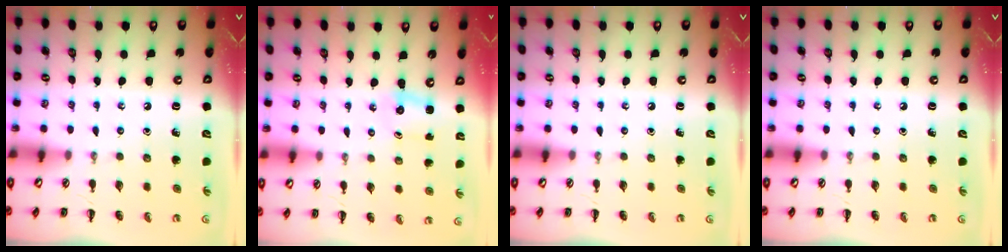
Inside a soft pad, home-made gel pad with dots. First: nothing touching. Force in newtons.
{"total": 2.0, "press": 1.9, "slide": 0.7}
{"total": 0.0}
{"total": 0.0}